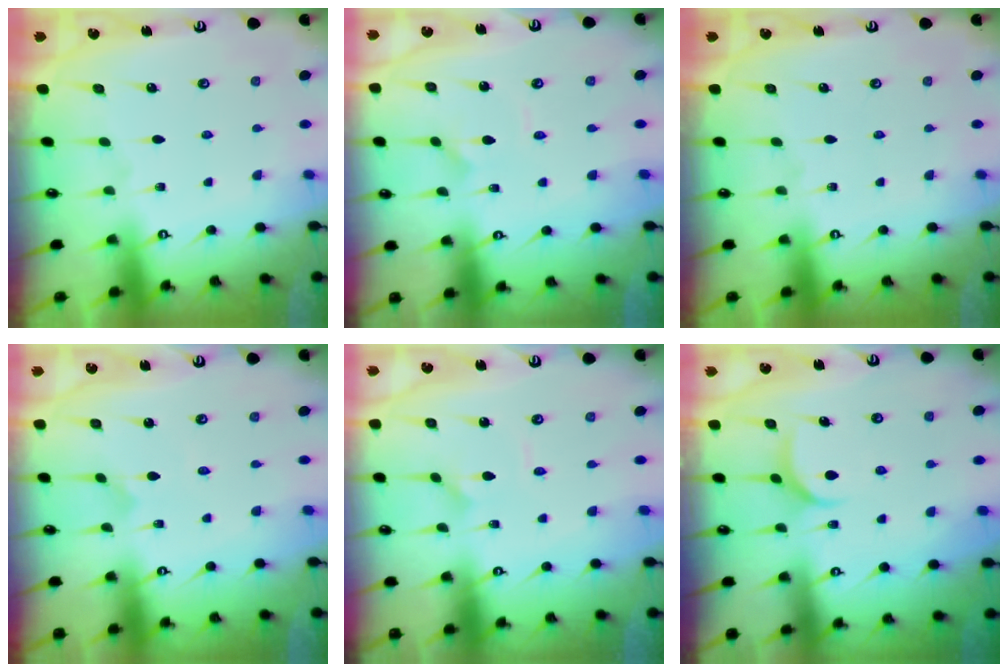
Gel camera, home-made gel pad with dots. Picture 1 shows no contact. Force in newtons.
{"total": 2.1, "press": 2.1, "slide": 0.5}
{"total": 0.0}
{"total": 0.0}
{"total": 1.6, "press": 1.5, "slide": 0.4}
{"total": 6.1, "press": 6.1, "slide": 0.7}